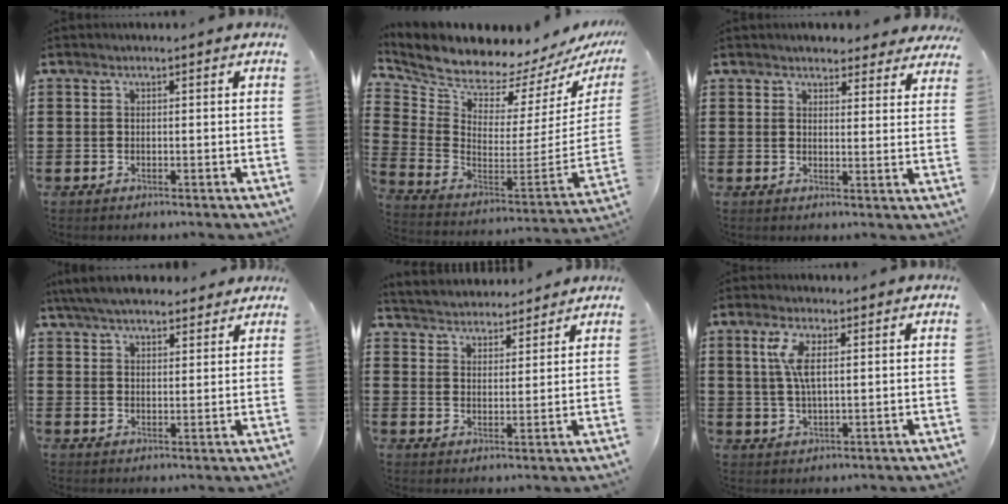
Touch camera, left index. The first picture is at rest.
{"total": 6.6, "force": [6.6, 0.7, 0.5], "torque": [-0.061, -0.082, 0.109]}
{"total": 3.8, "force": [3.7, 0.7, 0.7], "torque": [-0.018, -0.013, 0.068]}
{"total": 5.7, "force": [5.2, 1.2, 2.1], "torque": [-0.055, -0.006, 0.098]}
{"total": 3.7, "force": [3.6, 0.5, -0.6], "torque": [-0.008, -0.019, 0.064]}
{"total": 5.2, "force": [1.6, 1.5, 4.7], "torque": [-0.105, 0.002, 0.024]}